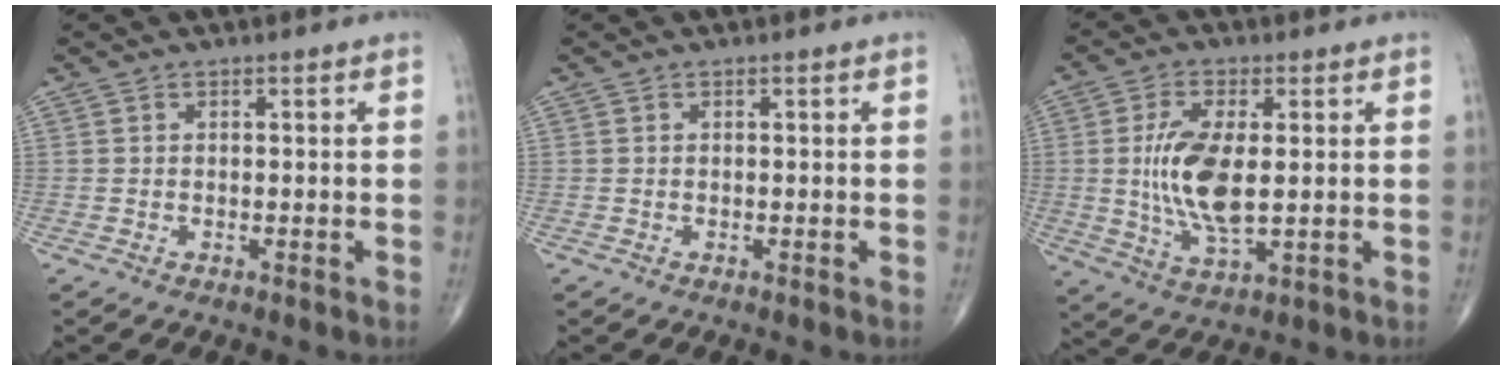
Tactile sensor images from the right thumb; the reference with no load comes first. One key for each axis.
{"total": 0.0}
{"total": 11.7, "fx": 0.6, "fy": 4.9, "fz": 10.5, "tx": -0.215, "ty": -0.014, "tz": 0.017}